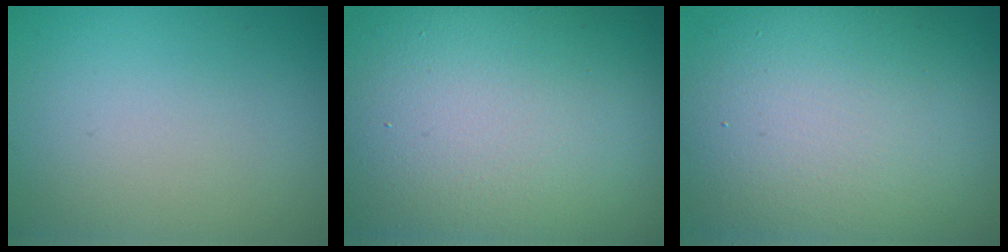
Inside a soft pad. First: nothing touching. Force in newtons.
{"total": 19.5, "press": 19.5, "slide": 0.9}
{"total": 13.8, "press": 13.8, "slide": 1.1}